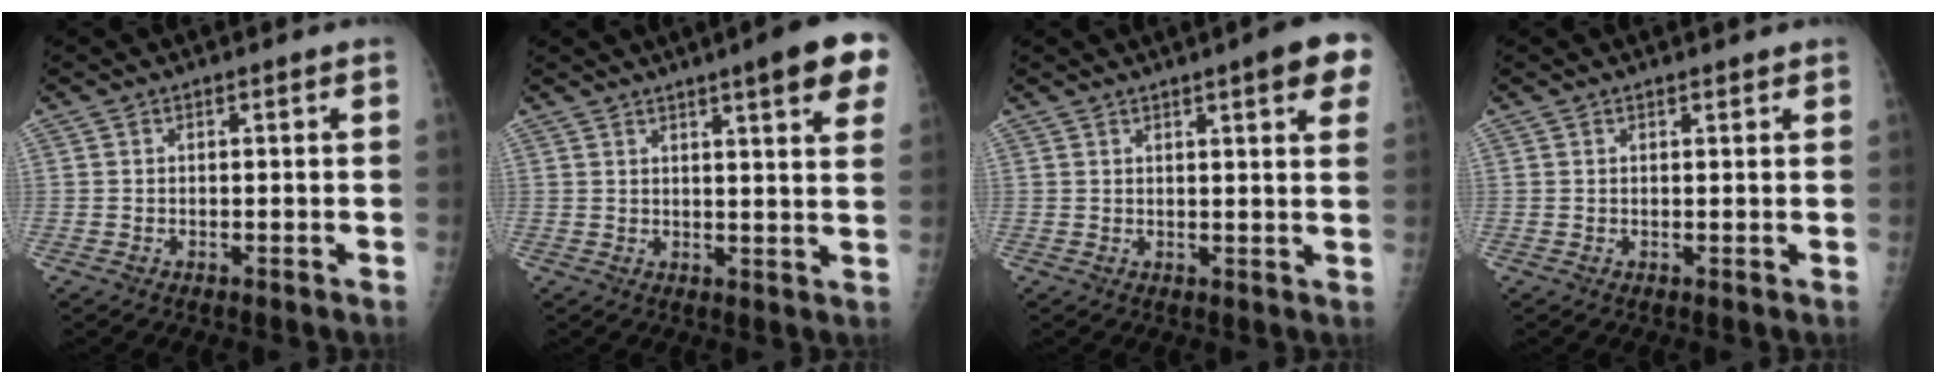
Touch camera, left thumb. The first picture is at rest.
{"total": 11.3, "force": [6.3, 1.5, 9.2], "torque": [-0.102, -0.022, 0.071]}
{"total": 8.5, "force": [4.4, 1.4, 7.1], "torque": [-0.071, -0.008, 0.049]}
{"total": 0.9, "force": [0.7, 0.2, 0.4], "torque": [-0.005, -0.004, 0.010]}